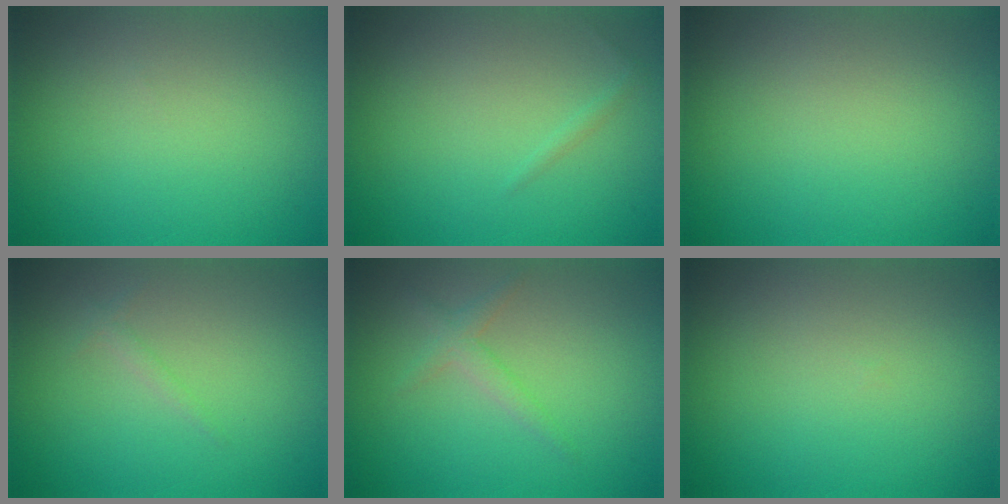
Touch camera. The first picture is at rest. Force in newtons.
{"total": 0.5, "press": 0.5, "slide": 0.0}
{"total": 0.0}
{"total": 0.6, "press": 0.6, "slide": 0.1}
{"total": 1.3, "press": 1.3, "slide": 0.1}
{"total": 0.0}